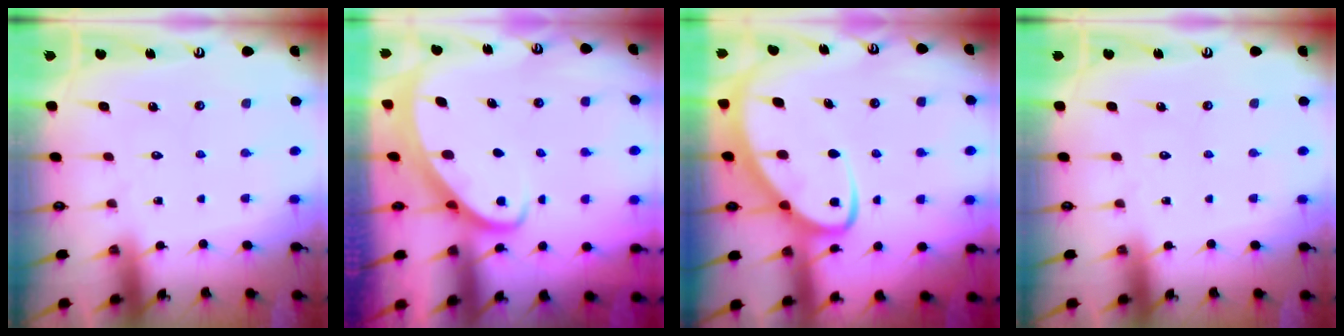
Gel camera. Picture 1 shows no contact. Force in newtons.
{"total": 3.8, "press": 3.8, "slide": 0.4}
{"total": 7.9, "press": 7.8, "slide": 0.8}
{"total": 0.0}